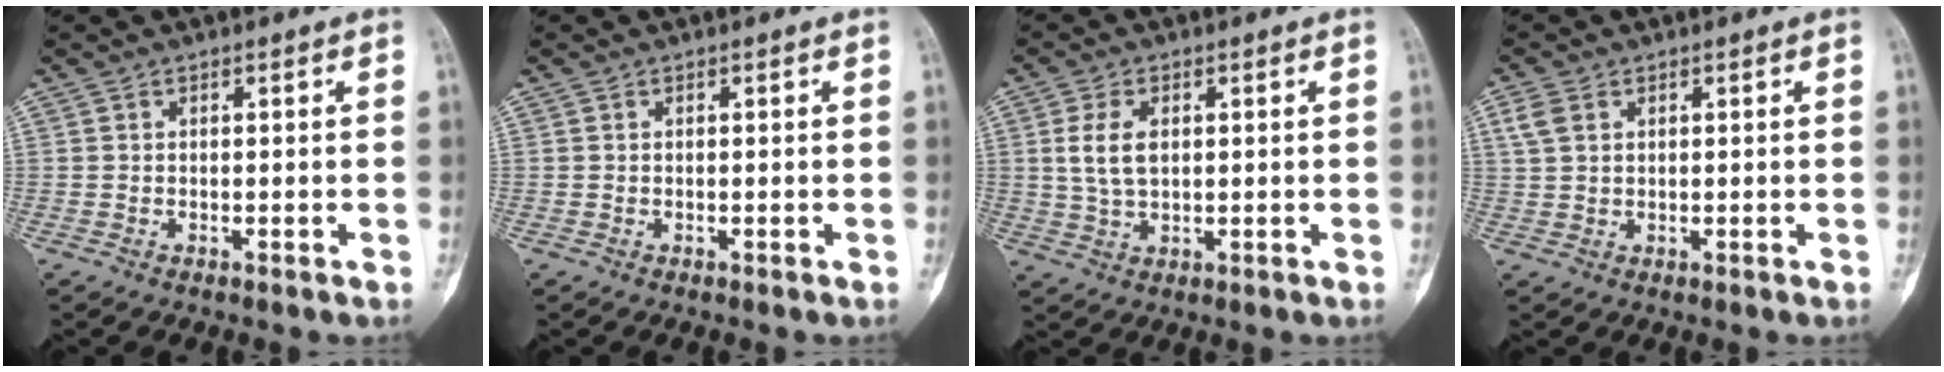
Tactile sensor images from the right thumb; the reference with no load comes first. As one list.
[{"total": 0.0}, {"total": 5.9, "force": [1.1, 3.4, 4.7], "torque": [-0.091, -0.001, 0.023]}, {"total": 3.5, "force": [1.4, 2.4, 2.1], "torque": [-0.050, 0.004, 0.034]}]